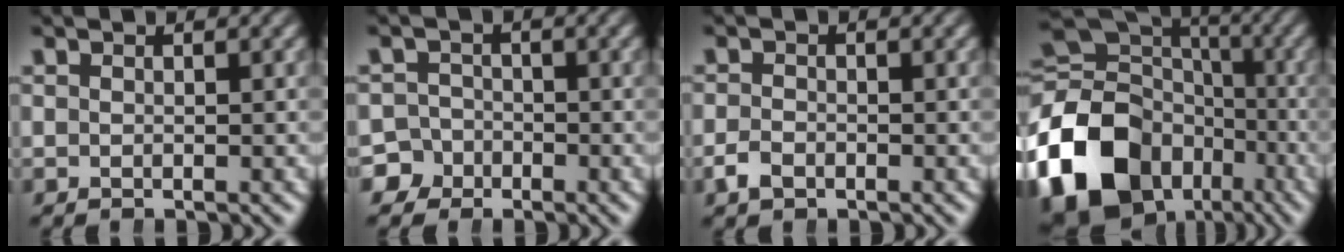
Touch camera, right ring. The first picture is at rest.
{"total": 5.6, "force": [-2.9, 4.7, 0.7], "torque": [-0.016, -0.021, -0.052]}
{"total": 1.6, "force": [-1.2, 0.9, 0.7], "torque": [-0.017, -0.009, -0.018]}
{"total": 16.8, "force": [-4.4, 13.3, 9.3], "torque": [-0.177, -0.057, -0.060]}